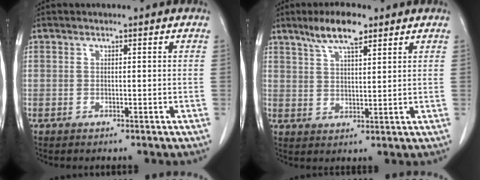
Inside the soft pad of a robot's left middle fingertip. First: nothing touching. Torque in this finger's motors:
{"motor_torque": [0.39, -0.34, 0.09, 0.03]}